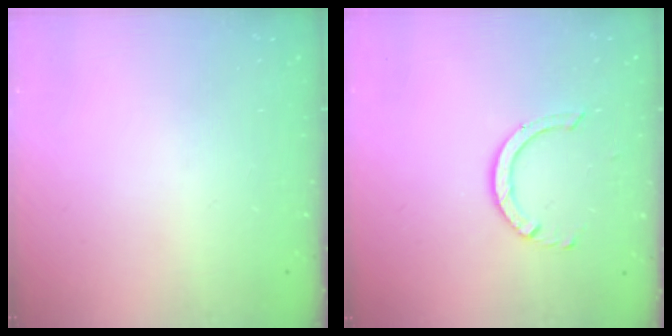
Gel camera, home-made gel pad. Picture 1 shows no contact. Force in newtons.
{"total": 7.3, "press": 7.3, "slide": 0.5}